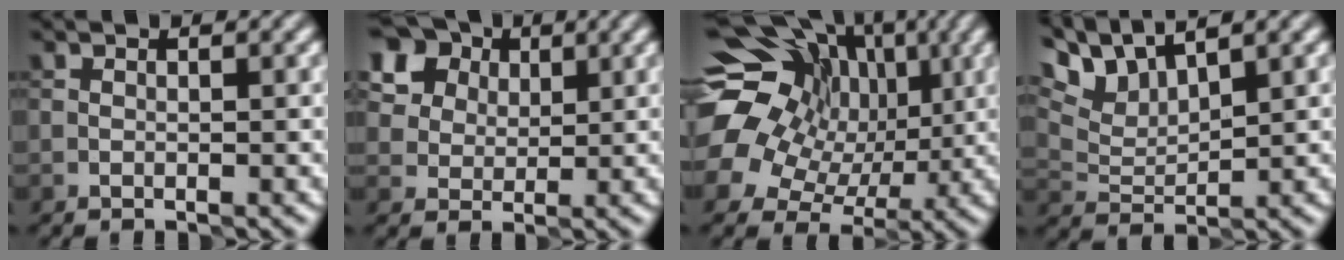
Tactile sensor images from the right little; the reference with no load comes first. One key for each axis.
{"total": 11.7, "fx": 6.0, "fy": 8.8, "fz": 4.9, "tx": -0.143, "ty": 0.029, "tz": 0.109}
{"total": 17.6, "fx": 3.5, "fy": 14.9, "fz": 8.7, "tx": -0.194, "ty": 0.051, "tz": 0.036}
{"total": 5.4, "fx": 4.3, "fy": 1.4, "fz": 2.8, "tx": -0.072, "ty": 0.008, "tz": 0.084}